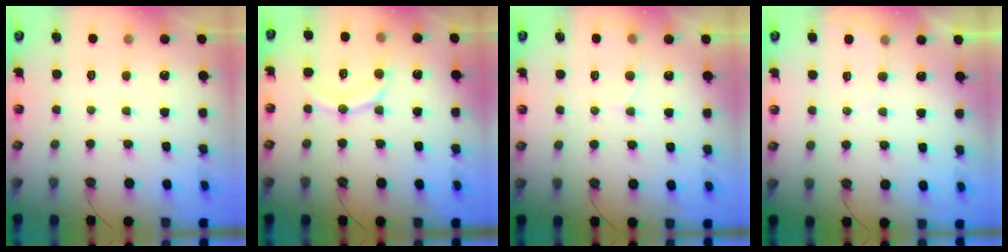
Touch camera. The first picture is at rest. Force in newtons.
{"total": 11.9, "press": 11.8, "slide": 1.2}
{"total": 5.0, "press": 5.0, "slide": 0.5}
{"total": 2.8, "press": 2.8, "slide": 0.2}